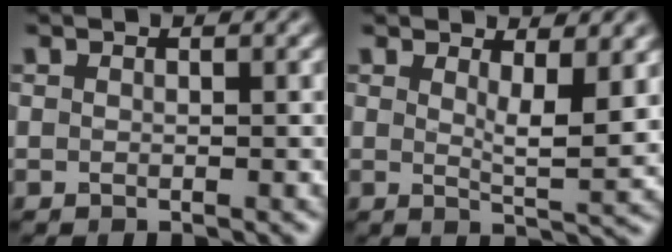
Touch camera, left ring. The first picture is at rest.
{"total": 3.8, "force": [1.6, 0.9, 3.4], "torque": [-0.052, -0.015, 0.029]}